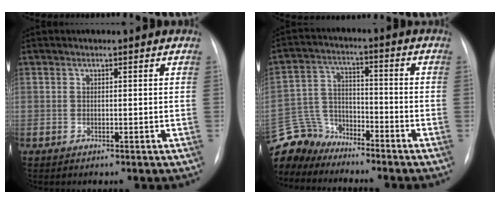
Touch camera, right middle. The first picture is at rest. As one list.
[{"total": 10.0, "force": [-9.3, 3.5, 0.0], "torque": [-0.013, 0.019, -0.183]}]